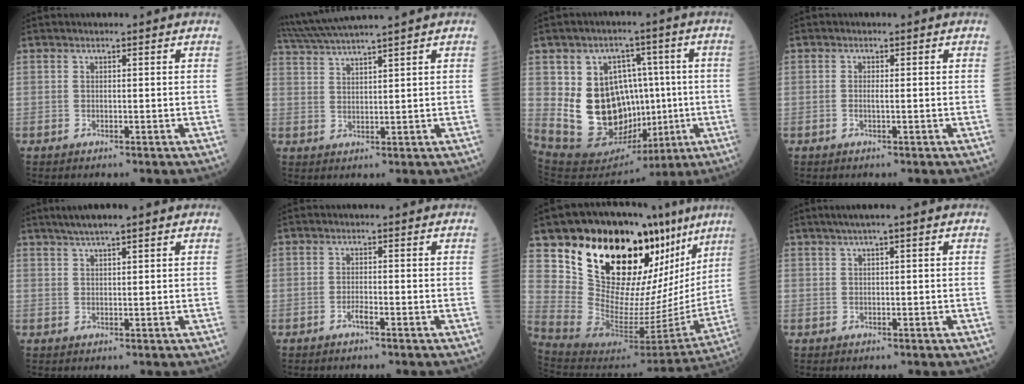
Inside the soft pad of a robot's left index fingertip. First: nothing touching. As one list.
[{"total": 9.9, "force": [8.8, -1.2, 4.3], "torque": [-0.083, 0.030, 0.153]}, {"total": 17.1, "force": [-0.2, 12.5, 11.7], "torque": [-0.207, 0.035, 0.039]}, {"total": 0.9, "force": [-0.2, 0.0, 0.8], "torque": [-0.020, 0.000, 0.000]}, {"total": 5.8, "force": [4.3, 0.6, 3.8], "torque": [-0.062, 0.032, 0.074]}, {"total": 1.3, "force": [-0.9, 0.0, 0.9], "torque": [-0.018, 0.002, -0.014]}, {"total": 25.7, "force": [18.6, 9.0, 15.3], "torque": [-0.223, -0.021, 0.286]}, {"total": 3.3, "force": [2.2, -0.2, 2.5], "torque": [-0.046, 0.022, 0.041]}]